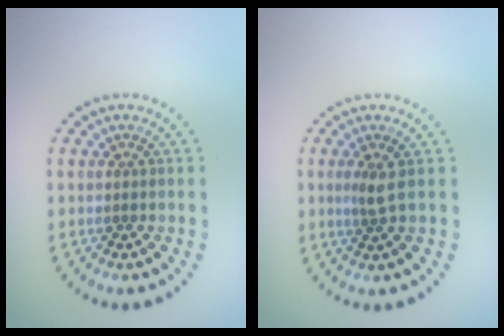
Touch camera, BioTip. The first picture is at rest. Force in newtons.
{"total": 1.4, "press": 1.0, "slide": 0.9}